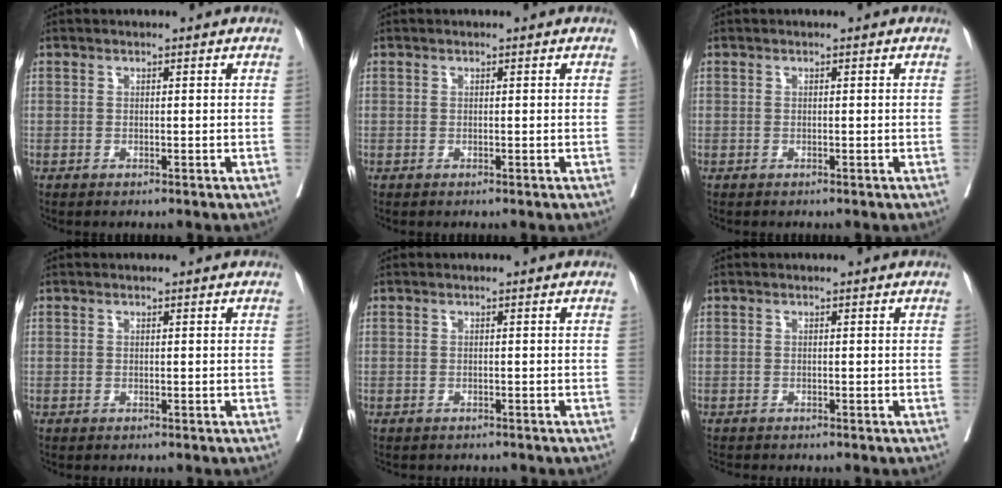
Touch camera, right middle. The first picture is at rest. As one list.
[{"total": 0.0}, {"total": 0.0}, {"total": 0.0}, {"total": 3.2, "force": [-2.9, 1.1, 0.9], "torque": [-0.023, -0.005, -0.036]}, {"total": 2.0, "force": [-1.9, 0.3, 0.6], "torque": [-0.019, -0.007, -0.028]}]